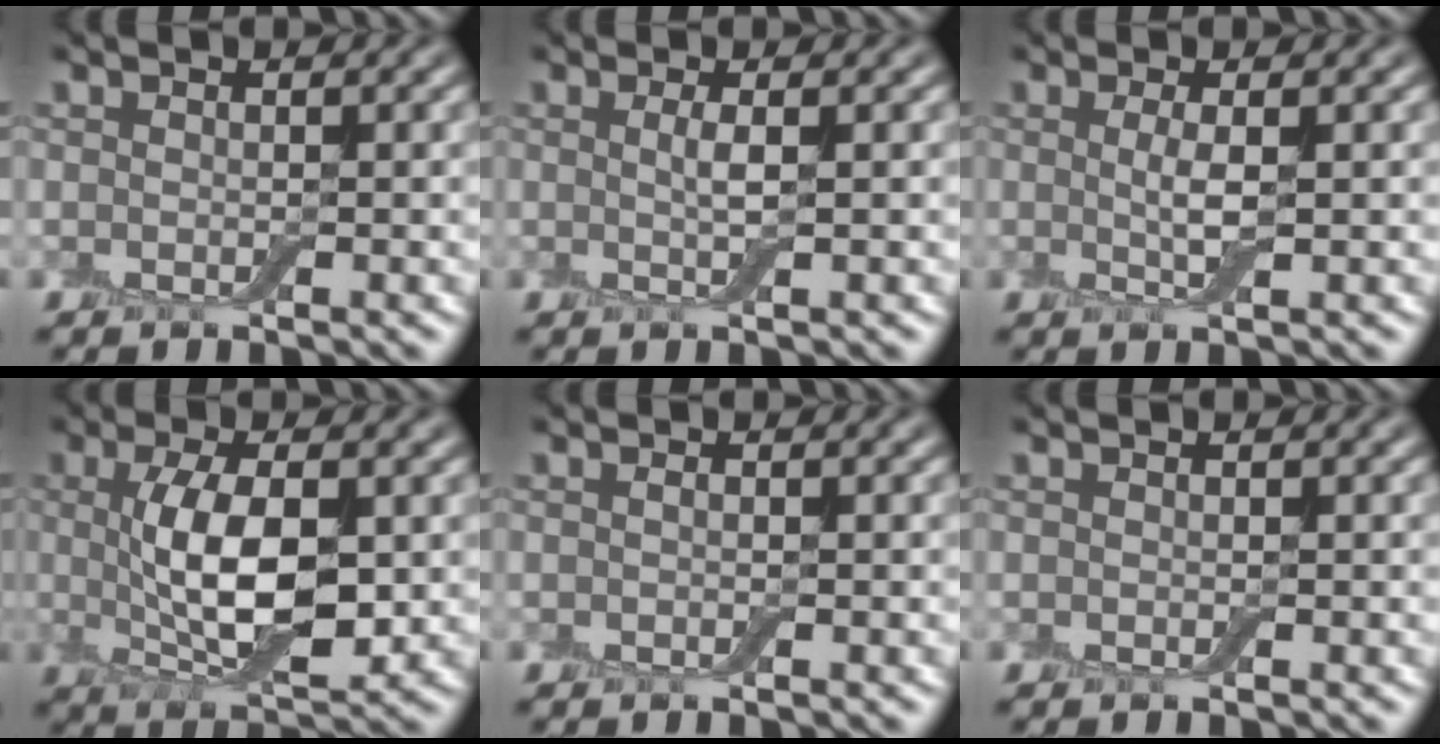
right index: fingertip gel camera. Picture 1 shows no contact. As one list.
[{"total": 1.1, "force": [0.1, 0.2, 1.1], "torque": [-0.022, 0.000, 0.001]}, {"total": 1.6, "force": [0.1, 0.3, 1.6], "torque": [-0.033, -0.002, 0.003]}, {"total": 6.8, "force": [0.6, 3.0, 6.1], "torque": [-0.118, -0.001, 0.014]}, {"total": 0.0}, {"total": 0.0}]